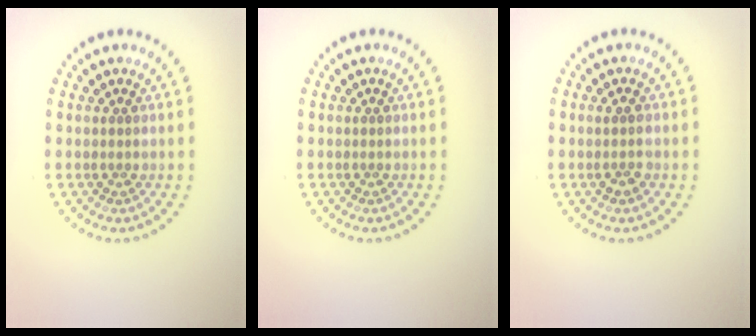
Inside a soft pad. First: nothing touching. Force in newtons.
{"total": 0.0}
{"total": 1.5, "press": 1.5, "slide": 0.2}